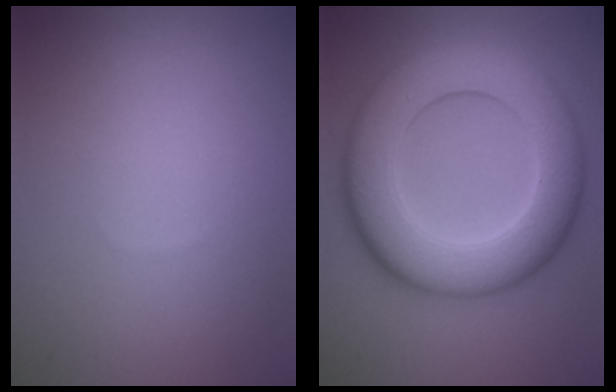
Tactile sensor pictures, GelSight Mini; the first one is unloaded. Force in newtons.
{"total": 10.7, "press": 10.7, "slide": 0.4}